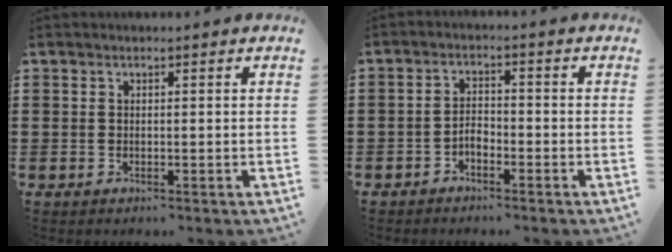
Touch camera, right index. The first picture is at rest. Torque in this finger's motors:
{"motor_torque": [2.14, 0.00, 0.05, 0.02]}